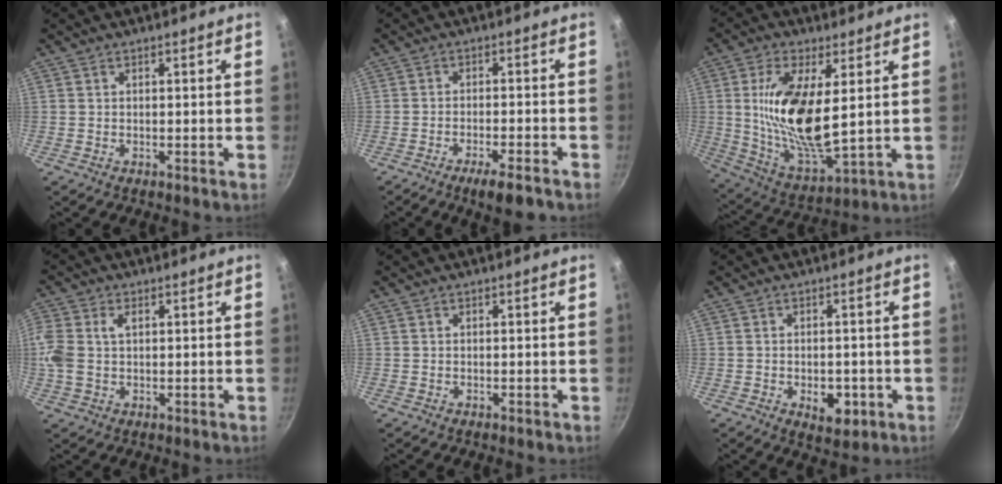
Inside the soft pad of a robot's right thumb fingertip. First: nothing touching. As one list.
[{"total": 5.7, "force": [-3.9, 1.0, 4.1], "torque": [-0.065, 0.021, -0.059]}, {"total": 17.7, "force": [3.0, 7.2, 15.9], "torque": [-0.301, -0.026, 0.062]}, {"total": 6.8, "force": [1.1, 4.5, 5.0], "torque": [-0.109, 0.012, 0.017]}, {"total": 0.0}, {"total": 5.8, "force": [-1.8, 3.4, 4.3], "torque": [-0.038, 0.004, -0.018]}]